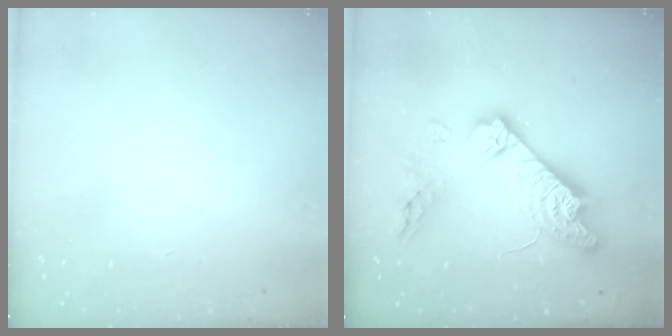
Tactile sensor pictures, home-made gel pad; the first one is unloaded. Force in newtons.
{"total": 17.4, "press": 17.3, "slide": 1.3}